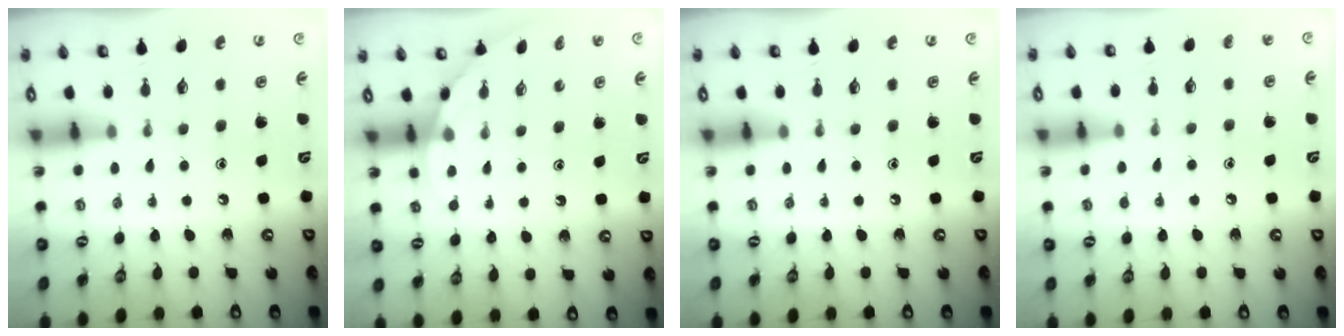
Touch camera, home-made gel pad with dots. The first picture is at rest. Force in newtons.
{"total": 2.0, "press": 2.0, "slide": 0.0}
{"total": 0.0}
{"total": 4.3, "press": 4.3, "slide": 0.5}